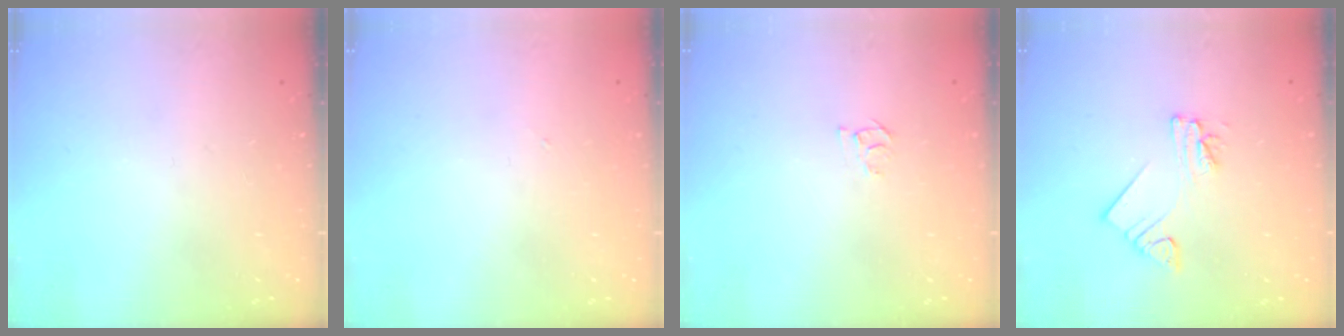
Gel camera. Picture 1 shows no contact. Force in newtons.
{"total": 1.3, "press": 1.3, "slide": 0.2}
{"total": 4.0, "press": 3.9, "slide": 0.5}
{"total": 3.8, "press": 3.8, "slide": 0.2}